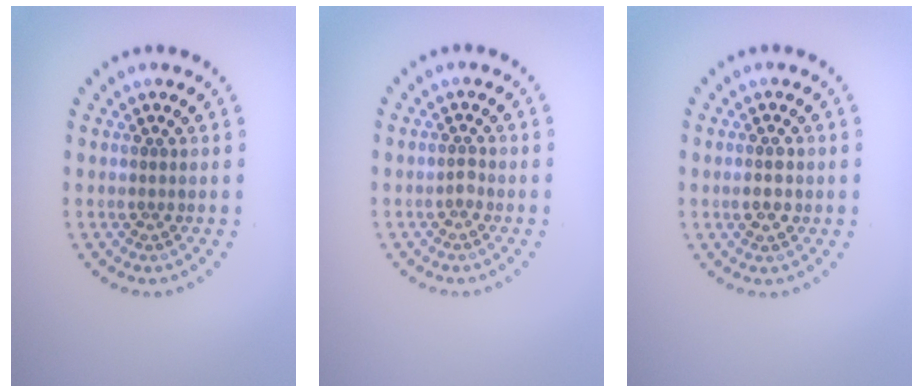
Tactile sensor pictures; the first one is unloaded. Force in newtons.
{"total": 0.7, "press": 0.6, "slide": 0.4}
{"total": 2.2, "press": 2.1, "slide": 0.2}